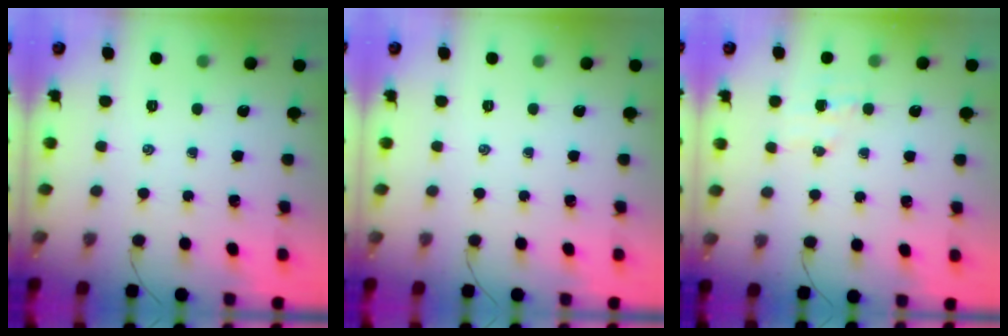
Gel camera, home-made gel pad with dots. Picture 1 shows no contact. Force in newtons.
{"total": 0.0}
{"total": 4.5, "press": 4.4, "slide": 0.8}